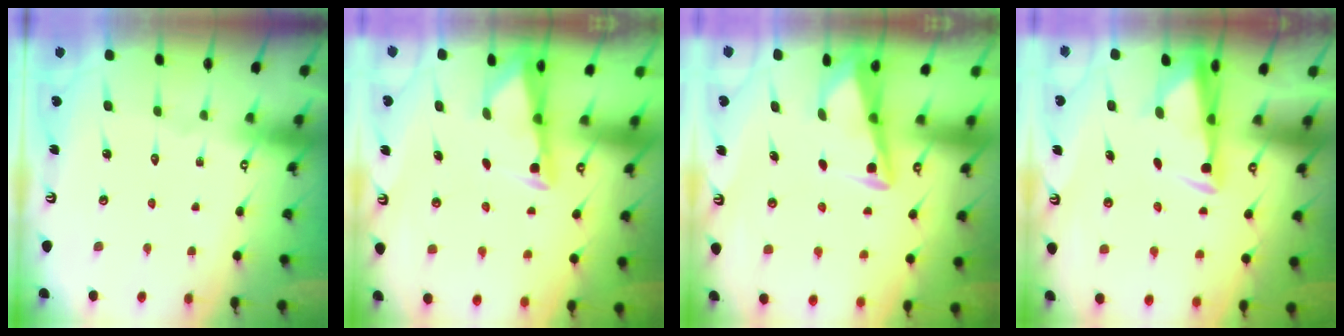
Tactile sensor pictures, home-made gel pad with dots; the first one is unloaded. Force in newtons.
{"total": 2.7, "press": 2.6, "slide": 0.3}
{"total": 3.6, "press": 3.6, "slide": 0.4}
{"total": 3.3, "press": 3.2, "slide": 0.7}